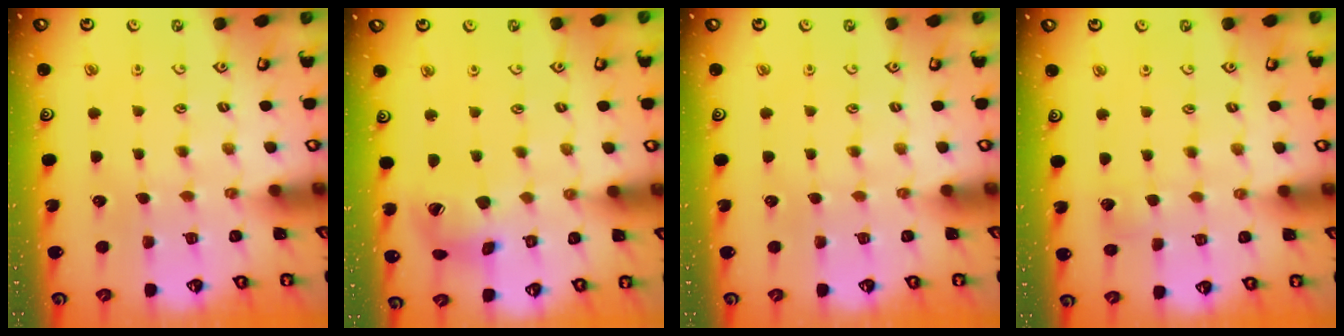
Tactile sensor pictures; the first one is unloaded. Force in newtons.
{"total": 11.9, "press": 11.8, "slide": 1.4}
{"total": 0.0}
{"total": 3.4, "press": 3.4, "slide": 0.4}